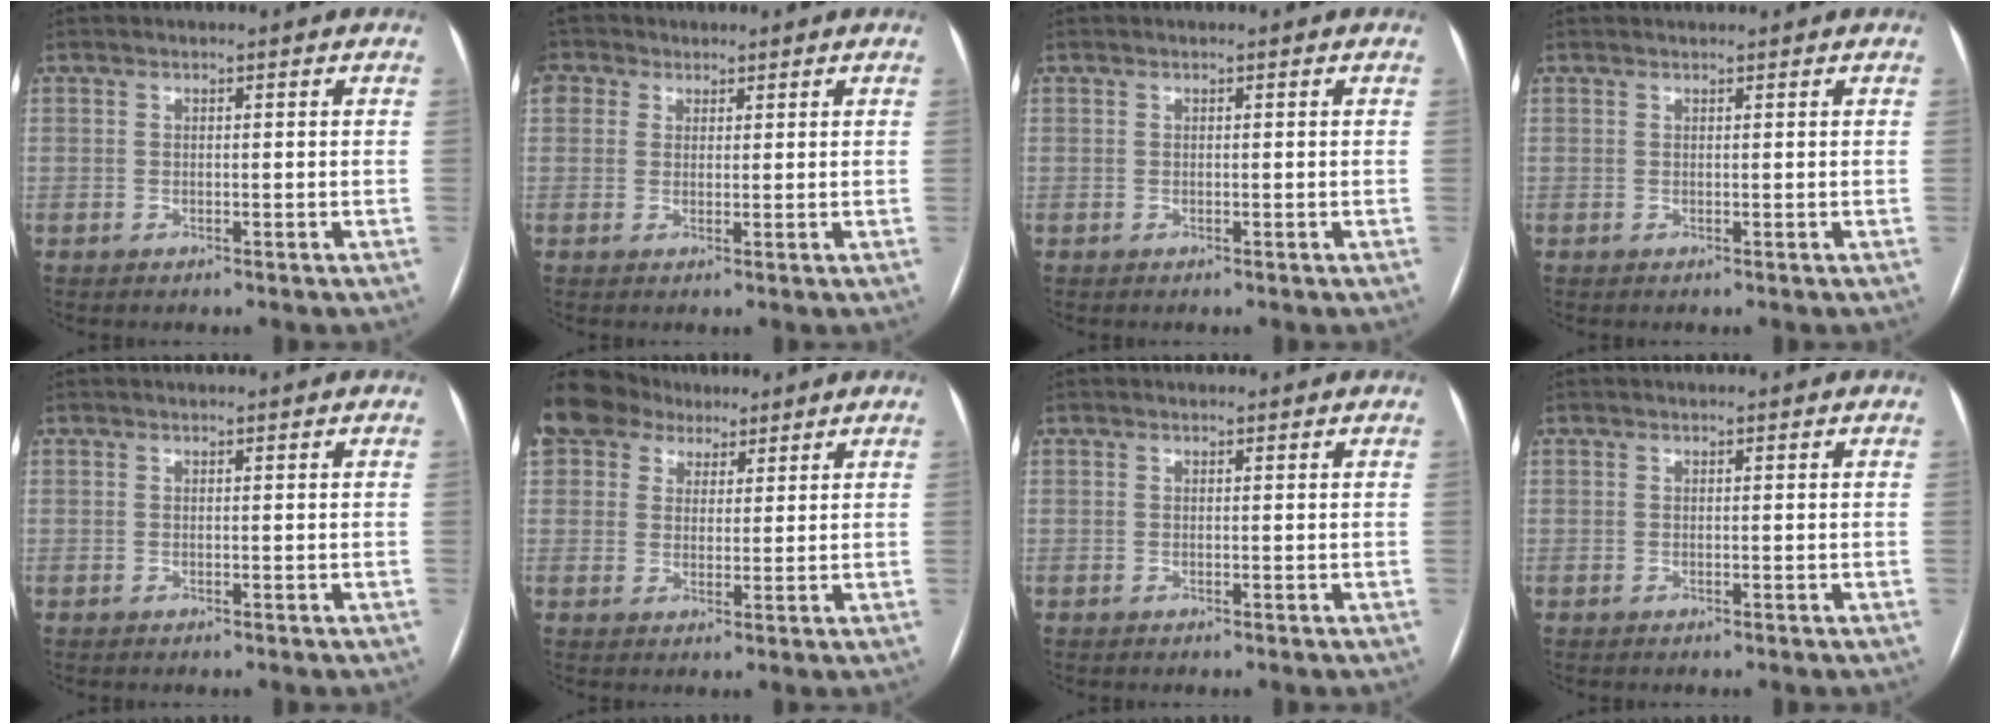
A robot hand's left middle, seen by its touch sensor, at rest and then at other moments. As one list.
[{"total": 5.5, "force": [2.9, 4.4, 1.8], "torque": [-0.051, 0.031, 0.056]}, {"total": 0.0}, {"total": 1.3, "force": [1.3, 0.1, 0.3], "torque": [-0.005, 0.019, 0.022]}, {"total": 1.2, "force": [1.1, 0.0, 0.4], "torque": [-0.006, 0.016, 0.019]}, {"total": 13.8, "force": [8.9, 9.4, 4.6], "torque": [-0.130, 0.061, 0.165]}, {"total": 1.1, "force": [1.0, 0.2, 0.2], "torque": [-0.010, 0.011, 0.014]}, {"total": 0.7, "force": [0.6, 0.0, 0.2], "torque": [-0.002, 0.007, 0.009]}]